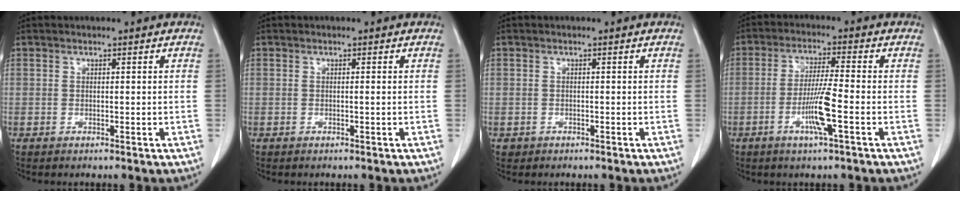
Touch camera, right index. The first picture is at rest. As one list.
[{"total": 0.0}, {"total": 0.8, "force": [-0.4, 0.7, -0.1], "torque": [-0.008, 0.004, -0.007]}, {"total": 6.9, "force": [-2.3, -0.3, 6.5], "torque": [-0.123, -0.006, -0.044]}]